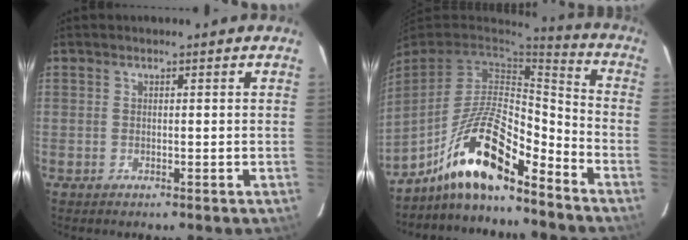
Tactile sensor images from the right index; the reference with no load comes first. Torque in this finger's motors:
{"motor_torque": [1.05, -1.09, 0.89, 0.21]}